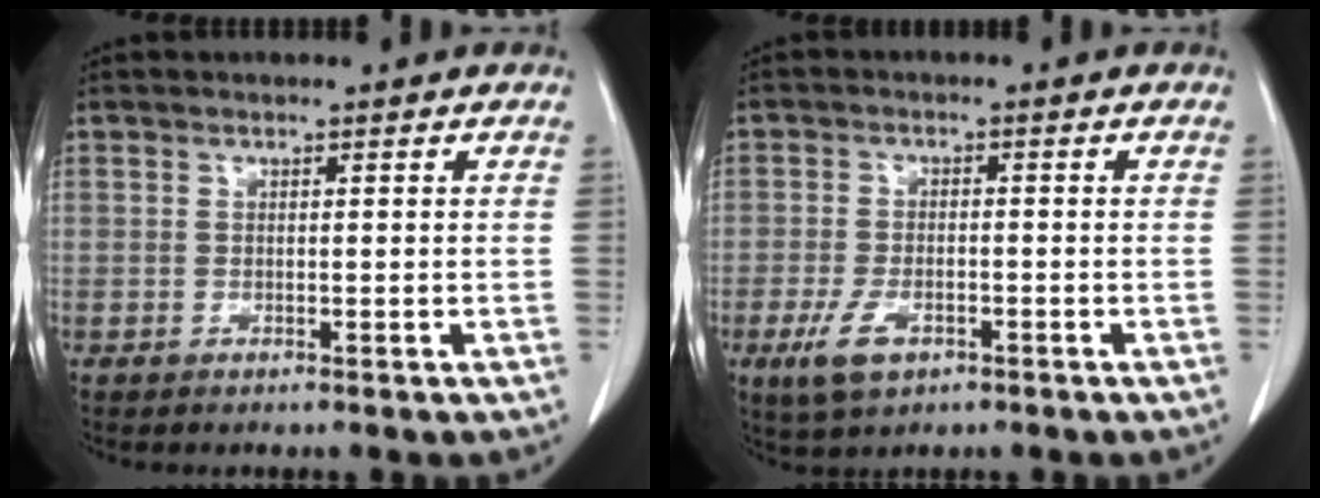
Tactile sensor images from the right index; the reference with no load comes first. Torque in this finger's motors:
{"motor_torque": [-0.08, -0.02, -0.03, -0.07]}